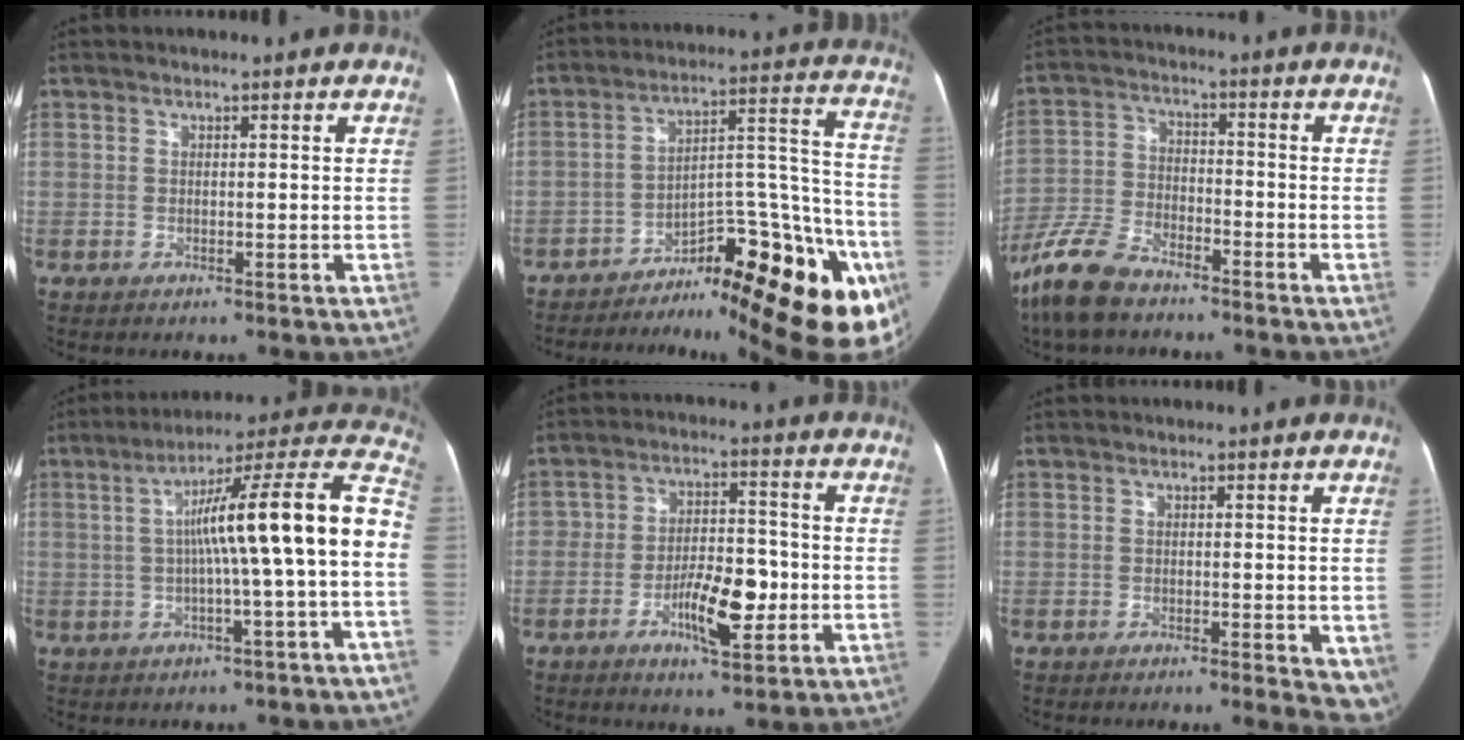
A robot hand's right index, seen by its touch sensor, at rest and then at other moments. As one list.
[{"total": 24.0, "force": [-15.7, 6.0, 17.2], "torque": [-0.142, 0.041, -0.214]}, {"total": 9.3, "force": [-7.4, 3.4, 4.4], "torque": [-0.109, -0.021, -0.148]}, {"total": 15.8, "force": [-0.7, -0.6, 15.8], "torque": [-0.227, 0.044, -0.019]}, {"total": 8.5, "force": [-2.9, 3.3, 7.3], "torque": [-0.123, 0.003, -0.050]}, {"total": 5.2, "force": [-2.6, 1.8, 4.1], "torque": [-0.032, -0.009, -0.039]}]